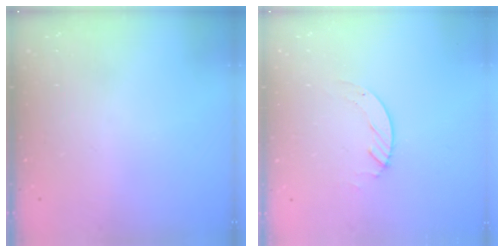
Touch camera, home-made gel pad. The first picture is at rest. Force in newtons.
{"total": 3.1, "press": 3.1, "slide": 0.3}